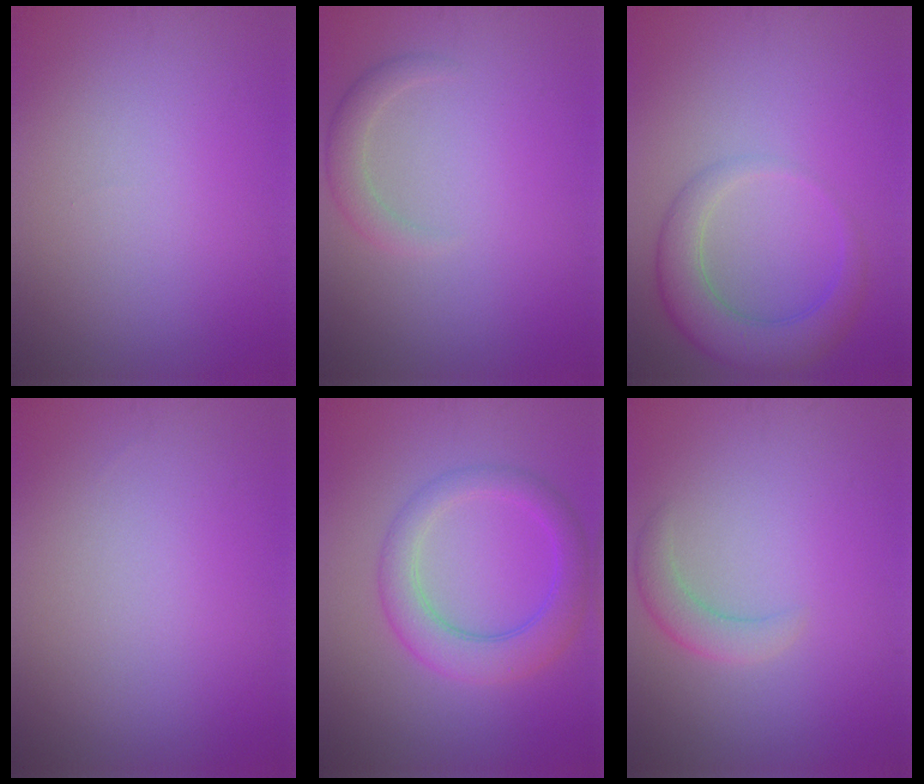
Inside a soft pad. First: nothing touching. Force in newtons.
{"total": 2.0, "press": 2.0, "slide": 0.2}
{"total": 4.9, "press": 4.9, "slide": 0.4}
{"total": 0.0}
{"total": 4.8, "press": 4.8, "slide": 0.2}
{"total": 2.4, "press": 2.4, "slide": 0.2}